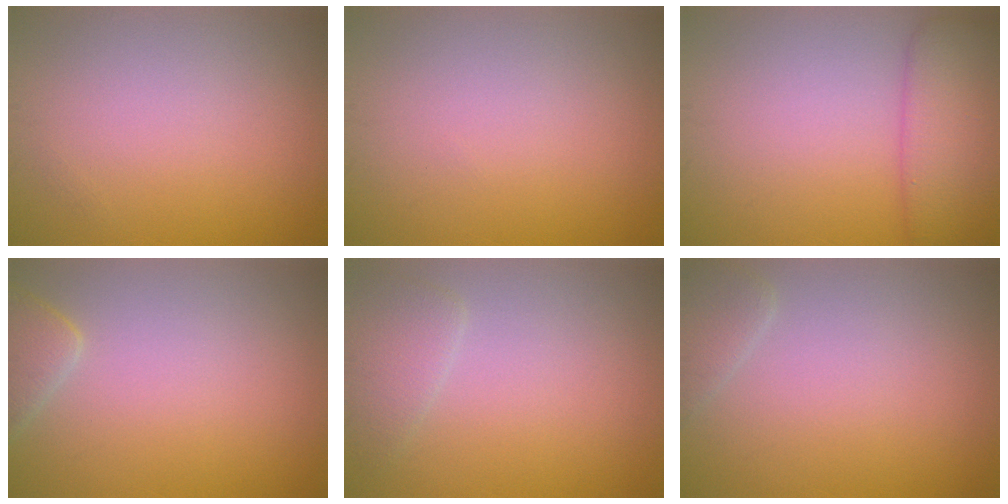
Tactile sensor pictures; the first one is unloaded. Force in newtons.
{"total": 0.0}
{"total": 5.1, "press": 5.0, "slide": 0.5}
{"total": 2.4, "press": 2.4, "slide": 0.3}
{"total": 2.2, "press": 2.1, "slide": 0.3}
{"total": 1.6, "press": 1.6, "slide": 0.2}